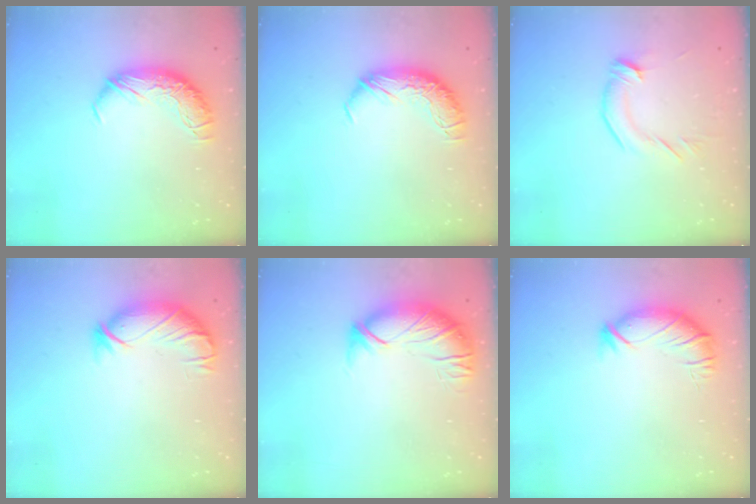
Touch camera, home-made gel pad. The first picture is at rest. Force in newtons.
{"total": 0.0}
{"total": 2.6, "press": 2.6, "slide": 0.4}
{"total": 3.8, "press": 3.3, "slide": 2.0}
{"total": 2.9, "press": 1.4, "slide": 2.6}
{"total": 3.2, "press": 2.5, "slide": 2.0}